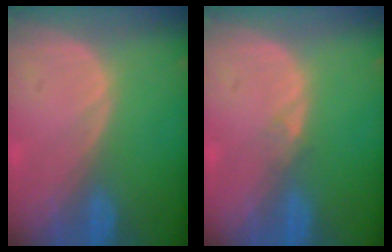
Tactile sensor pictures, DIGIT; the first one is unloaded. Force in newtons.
{"total": 0.8, "press": 0.8, "slide": 0.0}